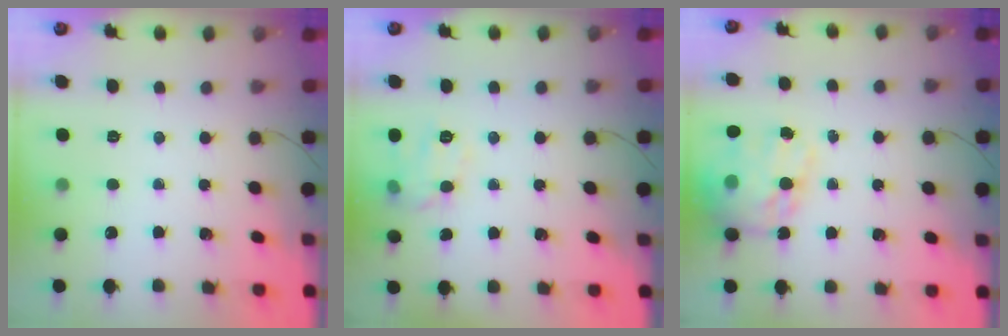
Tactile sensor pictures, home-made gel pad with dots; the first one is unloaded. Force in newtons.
{"total": 7.5, "press": 7.3, "slide": 1.4}
{"total": 17.9, "press": 17.3, "slide": 4.5}